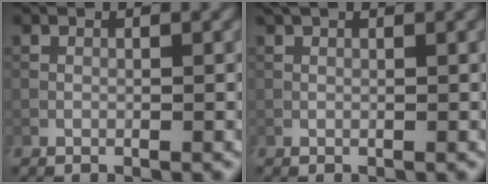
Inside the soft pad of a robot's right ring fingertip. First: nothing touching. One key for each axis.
{"total": 1.7, "fx": 1.2, "fy": 0.5, "fz": 1.1, "tx": -0.022, "ty": 0.003, "tz": 0.012}